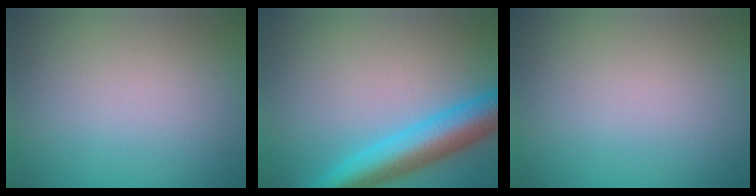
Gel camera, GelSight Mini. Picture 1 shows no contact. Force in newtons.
{"total": 6.7, "press": 6.7, "slide": 0.2}
{"total": 0.0}